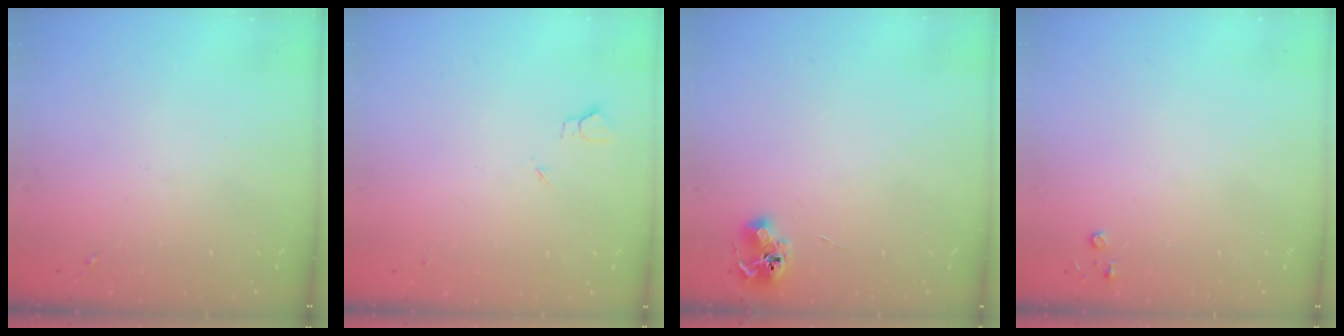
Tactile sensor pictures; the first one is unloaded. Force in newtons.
{"total": 2.7, "press": 2.6, "slide": 0.3}
{"total": 6.8, "press": 6.8, "slide": 0.9}
{"total": 2.8, "press": 2.8, "slide": 0.3}